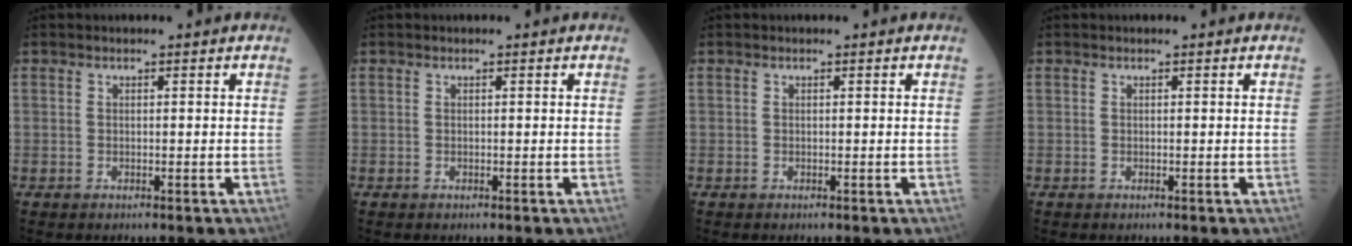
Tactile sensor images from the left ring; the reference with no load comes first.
{"total": 0.0}
{"total": 0.0}
{"total": 0.0}